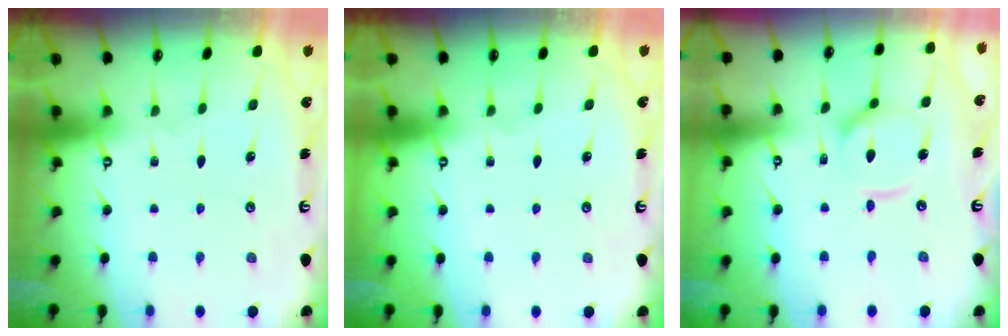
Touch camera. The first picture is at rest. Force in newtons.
{"total": 0.0}
{"total": 11.7, "press": 11.7, "slide": 1.3}